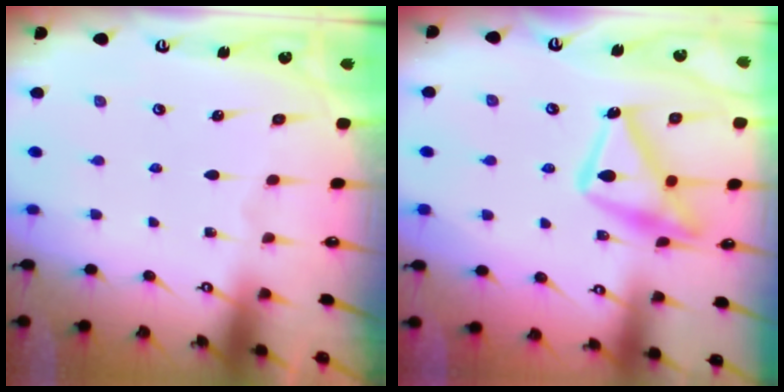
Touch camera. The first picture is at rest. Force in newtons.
{"total": 17.5, "press": 17.4, "slide": 1.0}